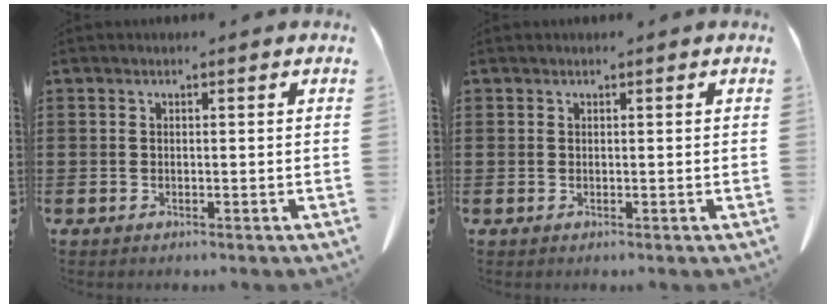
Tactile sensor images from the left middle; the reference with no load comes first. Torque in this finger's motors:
{"motor_torque": [0.09, 0.09, 0.00, 0.00]}